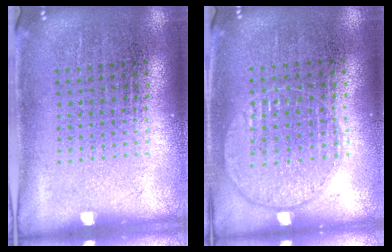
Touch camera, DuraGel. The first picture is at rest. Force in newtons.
{"total": 0.9, "press": 0.9, "slide": 0.3}